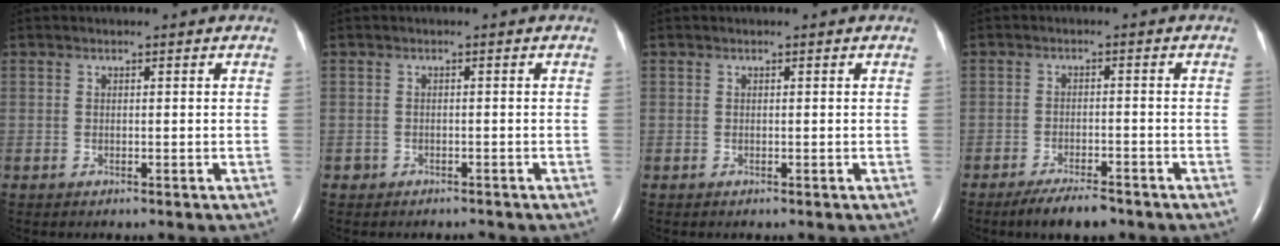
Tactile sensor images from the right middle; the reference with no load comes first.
{"total": 1.2, "force": [-1.0, 0.7, -0.2], "torque": [-0.003, 0.003, -0.016]}
{"total": 0.0}
{"total": 5.4, "force": [-4.3, 1.2, 3.0], "torque": [-0.056, -0.007, -0.071]}